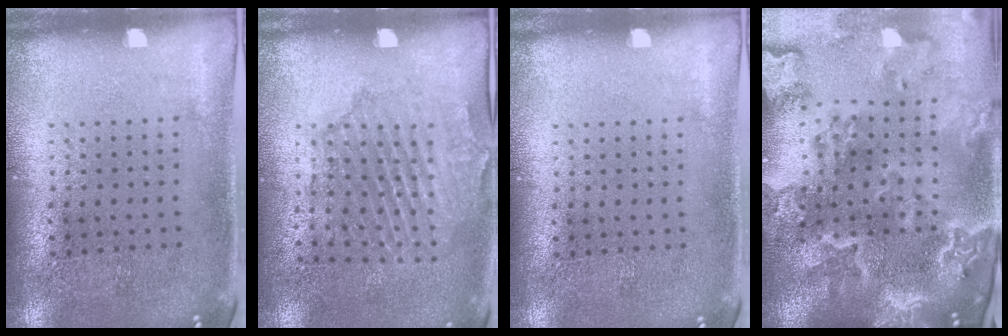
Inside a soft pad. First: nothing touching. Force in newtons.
{"total": 1.5, "press": 1.5, "slide": 0.4}
{"total": 0.0}
{"total": 4.7, "press": 3.8, "slide": 2.8}